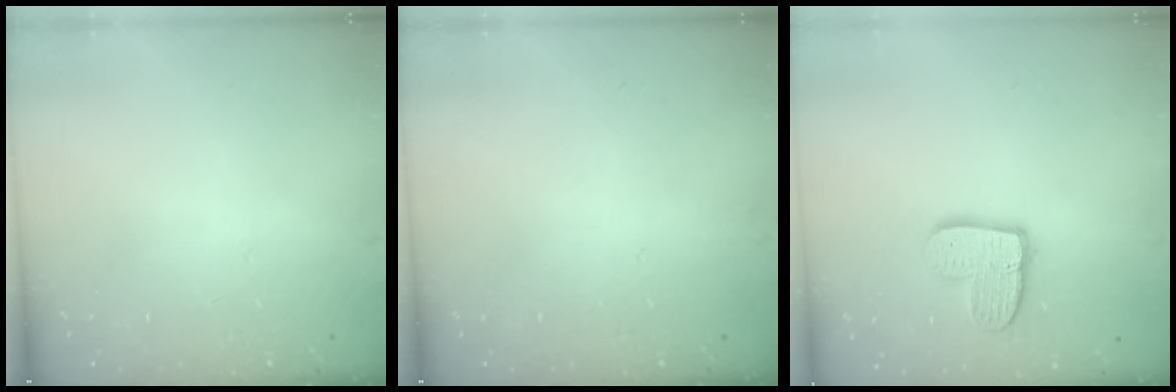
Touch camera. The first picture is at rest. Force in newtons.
{"total": 0.0}
{"total": 11.5, "press": 11.4, "slide": 0.9}